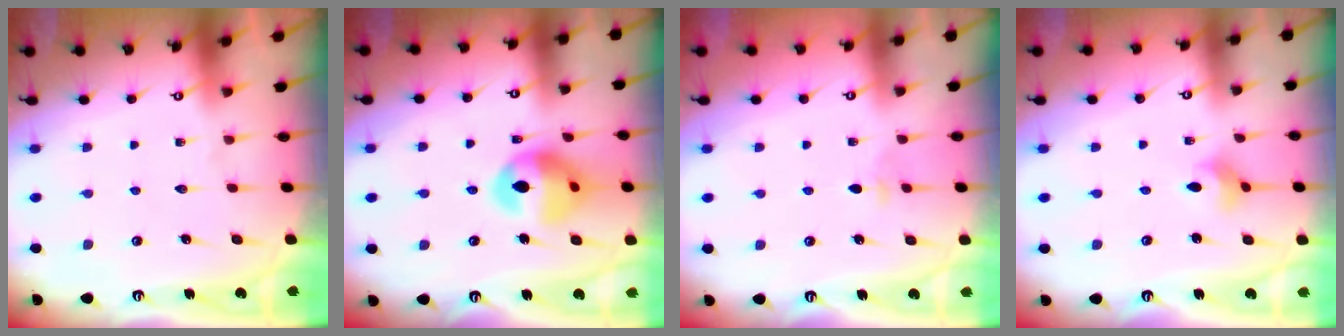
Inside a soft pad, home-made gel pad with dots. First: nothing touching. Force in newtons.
{"total": 14.3, "press": 13.5, "slide": 4.8}
{"total": 3.6, "press": 3.5, "slide": 0.7}
{"total": 2.7, "press": 2.6, "slide": 0.5}